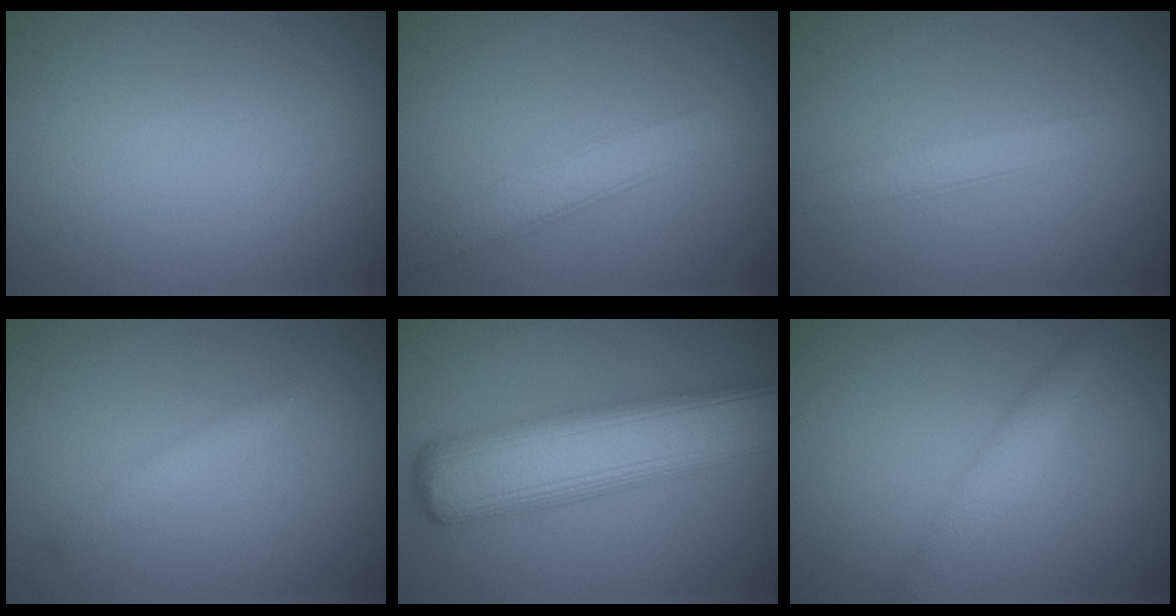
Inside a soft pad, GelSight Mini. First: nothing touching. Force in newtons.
{"total": 2.7, "press": 2.7, "slide": 0.1}
{"total": 1.9, "press": 1.9, "slide": 0.1}
{"total": 1.3, "press": 1.3, "slide": 0.0}
{"total": 10.8, "press": 10.8, "slide": 0.5}
{"total": 1.6, "press": 1.6, "slide": 0.1}